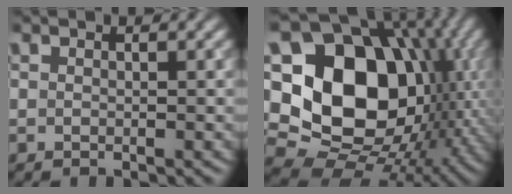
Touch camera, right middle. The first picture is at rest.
{"total": 19.7, "force": [1.6, 15.1, 12.6], "torque": [-0.213, 0.001, 0.045]}